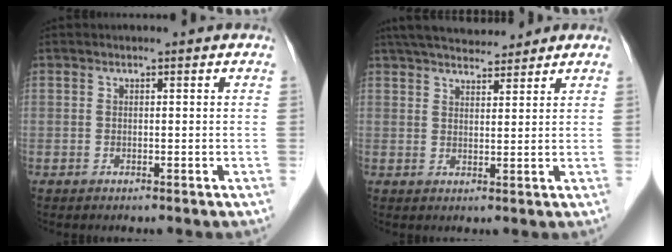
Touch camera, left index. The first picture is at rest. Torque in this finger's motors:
{"motor_torque": [0.90, -1.23, 0.02, 0.11]}